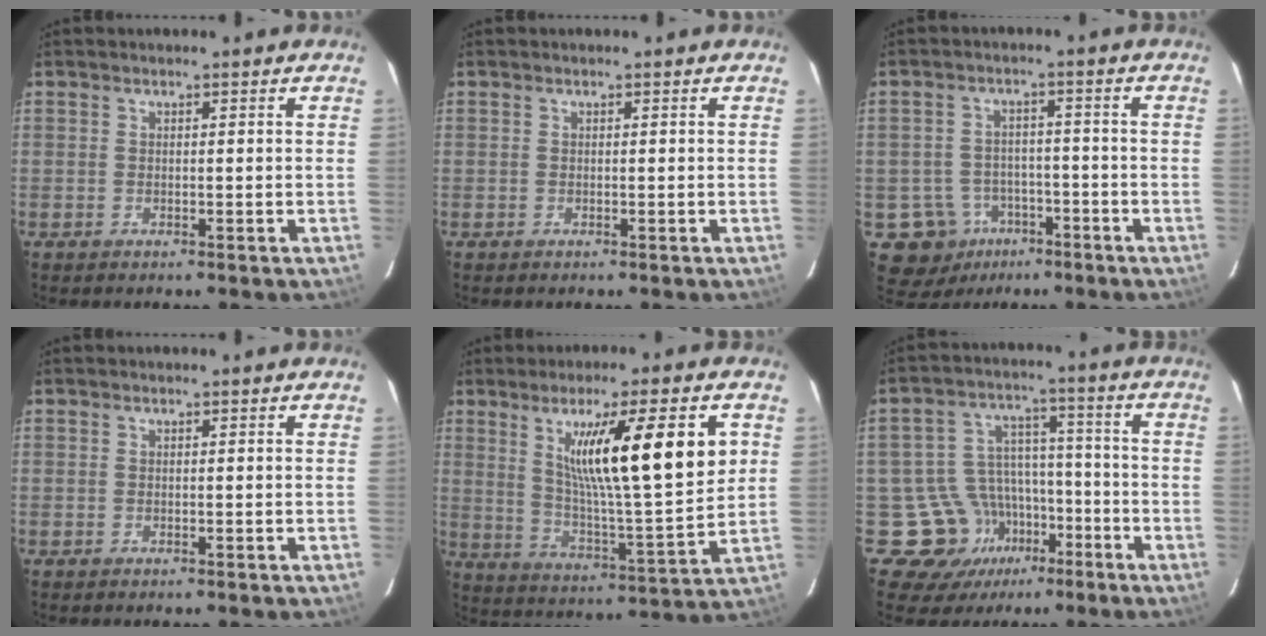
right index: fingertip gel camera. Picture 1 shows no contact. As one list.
[{"total": 0.0}, {"total": 9.6, "force": [-4.4, 8.4, 1.9], "torque": [-0.050, 0.012, -0.054]}, {"total": 0.0}, {"total": 19.0, "force": [5.9, 1.7, 18.0], "torque": [-0.290, -0.009, 0.097]}, {"total": 12.9, "force": [-5.7, 11.4, 2.5], "torque": [-0.043, 0.065, -0.072]}]